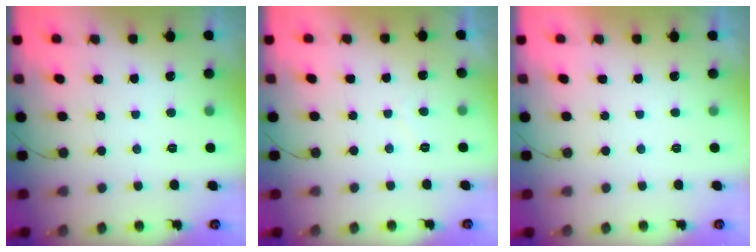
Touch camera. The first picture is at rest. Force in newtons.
{"total": 0.5, "press": 0.2, "slide": 0.5}
{"total": 2.2, "press": 2.1, "slide": 0.3}